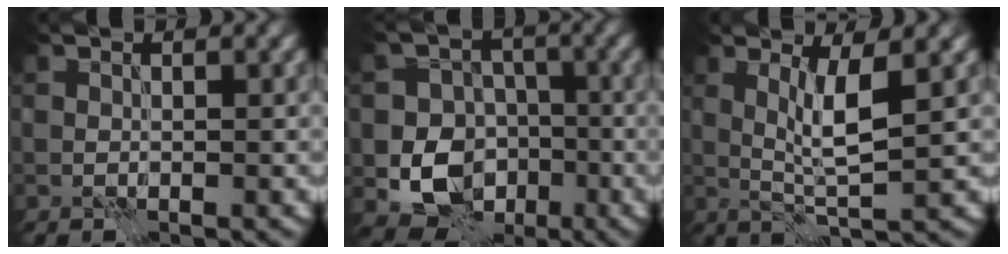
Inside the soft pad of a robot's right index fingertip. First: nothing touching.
{"total": 7.6, "force": [-2.3, 6.6, 3.1], "torque": [-0.028, -0.009, -0.061]}
{"total": 3.7, "force": [0.7, 0.3, 3.6], "torque": [-0.073, -0.008, 0.020]}